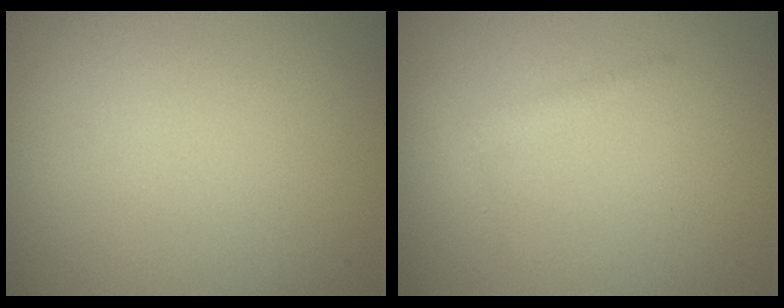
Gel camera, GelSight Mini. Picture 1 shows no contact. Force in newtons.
{"total": 1.3, "press": 1.3, "slide": 0.1}